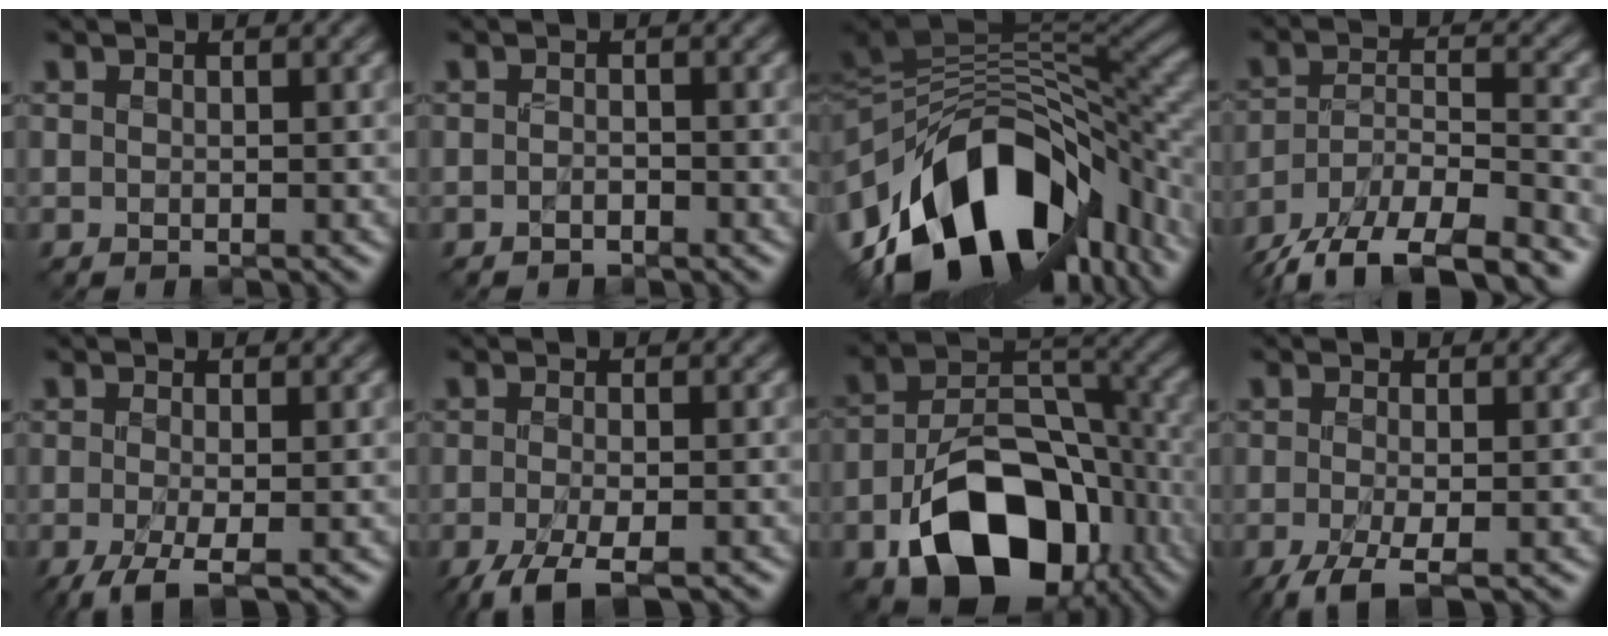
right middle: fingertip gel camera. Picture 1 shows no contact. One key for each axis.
{"total": 0.6, "fx": -0.6, "fy": 0.2, "fz": 0.2, "tx": -0.006, "ty": 0.002, "tz": -0.010}
{"total": 16.2, "fx": -6.7, "fy": 9.4, "fz": 11.3, "tx": -0.202, "ty": -0.009, "tz": -0.104}
{"total": 12.5, "fx": -10.3, "fy": 4.2, "fz": 5.7, "tx": -0.105, "ty": -0.021, "tz": -0.161}
{"total": 3.6, "fx": -1.9, "fy": 0.7, "fz": 2.9, "tx": -0.059, "ty": -0.003, "tz": -0.041}
{"total": 5.8, "fx": -3.9, "fy": 1.7, "fz": 4.0, "tx": -0.078, "ty": -0.012, "tz": -0.070}
{"total": 13.6, "fx": -6.6, "fy": 8.5, "fz": 8.3, "tx": -0.148, "ty": -0.017, "tz": -0.107}
{"total": 3.9, "fx": -2.3, "fy": 0.9, "fz": 3.0, "tx": -0.060, "ty": -0.003, "tz": -0.048}